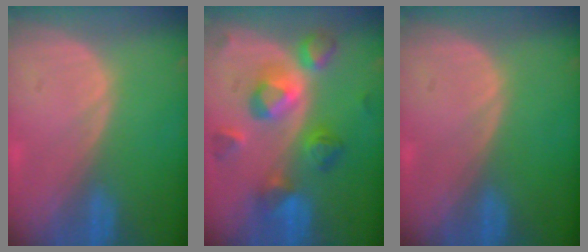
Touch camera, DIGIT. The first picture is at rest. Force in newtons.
{"total": 8.9, "press": 8.9, "slide": 0.4}
{"total": 0.0}